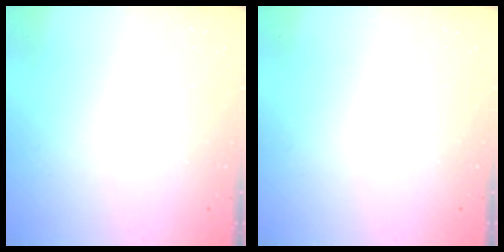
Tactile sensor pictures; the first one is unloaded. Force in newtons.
{"total": 0.0}